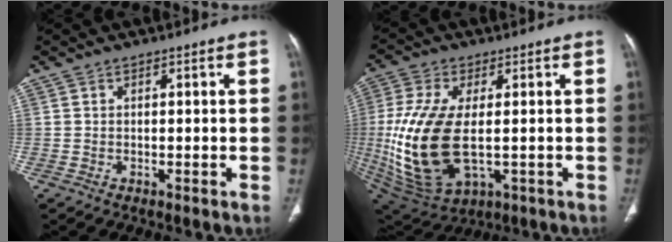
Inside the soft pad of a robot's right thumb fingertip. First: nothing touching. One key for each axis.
{"total": 19.1, "fx": -1.4, "fy": 9.9, "fz": 16.2, "tx": -0.353, "ty": -0.018, "tz": -0.004}